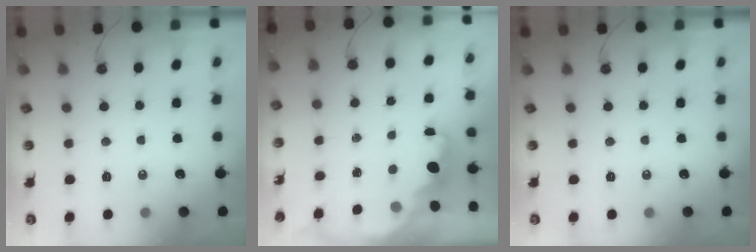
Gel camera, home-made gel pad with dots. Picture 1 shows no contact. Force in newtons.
{"total": 1.8, "press": 1.7, "slide": 0.7}
{"total": 0.0}